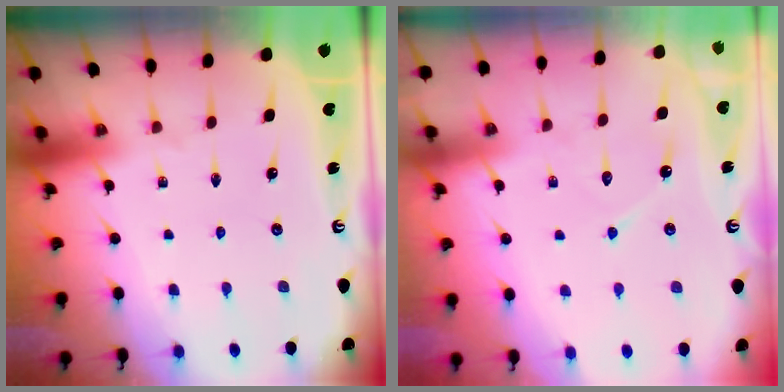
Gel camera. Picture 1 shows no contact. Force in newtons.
{"total": 7.1, "press": 7.1, "slide": 0.6}